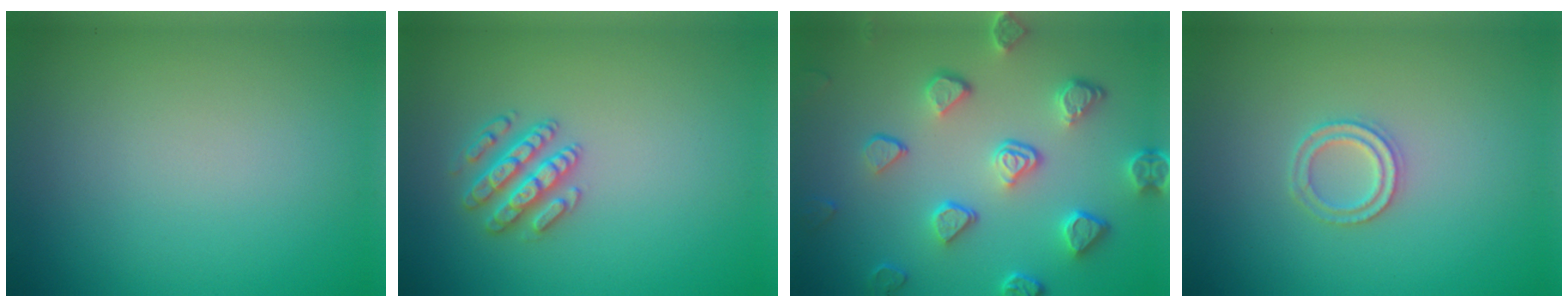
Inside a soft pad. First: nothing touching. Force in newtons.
{"total": 2.9, "press": 2.9, "slide": 0.7}
{"total": 5.3, "press": 4.1, "slide": 3.3}
{"total": 2.0, "press": 1.9, "slide": 0.4}